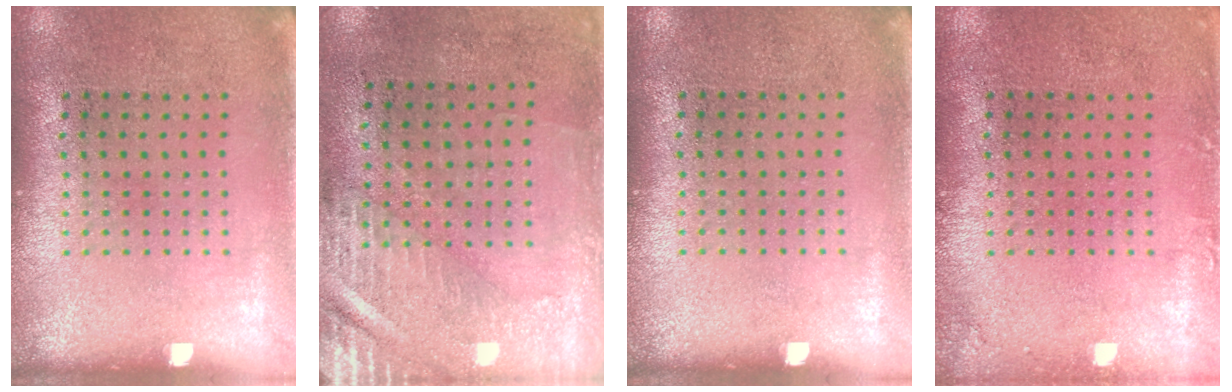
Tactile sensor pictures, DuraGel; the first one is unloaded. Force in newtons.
{"total": 3.0, "press": 2.5, "slide": 1.6}
{"total": 0.0}
{"total": 1.0, "press": 1.0, "slide": 0.2}